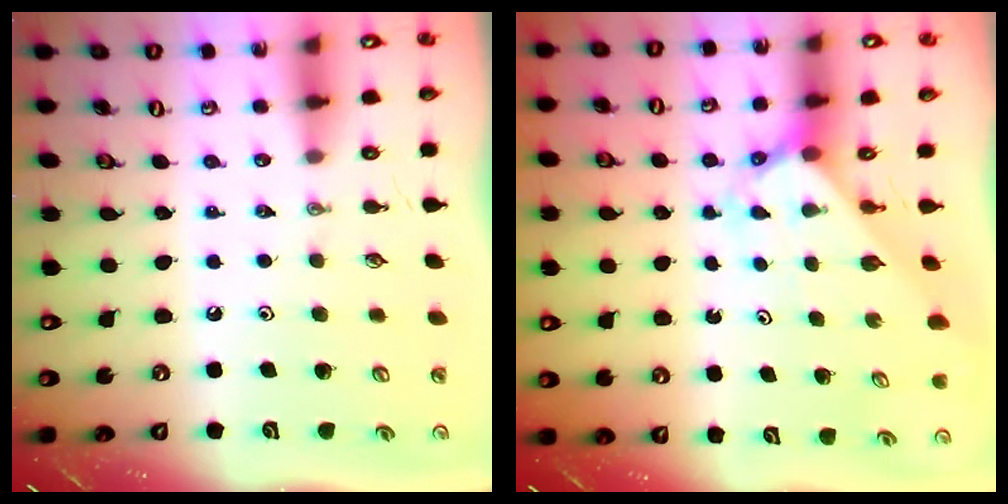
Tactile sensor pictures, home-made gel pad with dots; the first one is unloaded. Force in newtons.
{"total": 2.3, "press": 2.3, "slide": 0.2}